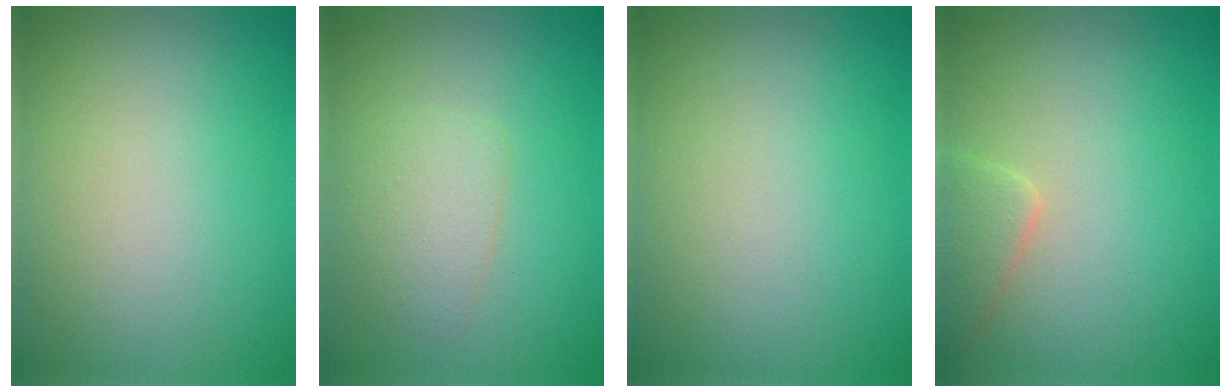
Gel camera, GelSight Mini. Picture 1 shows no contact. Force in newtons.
{"total": 2.5, "press": 2.5, "slide": 0.1}
{"total": 0.0}
{"total": 2.3, "press": 2.3, "slide": 0.1}